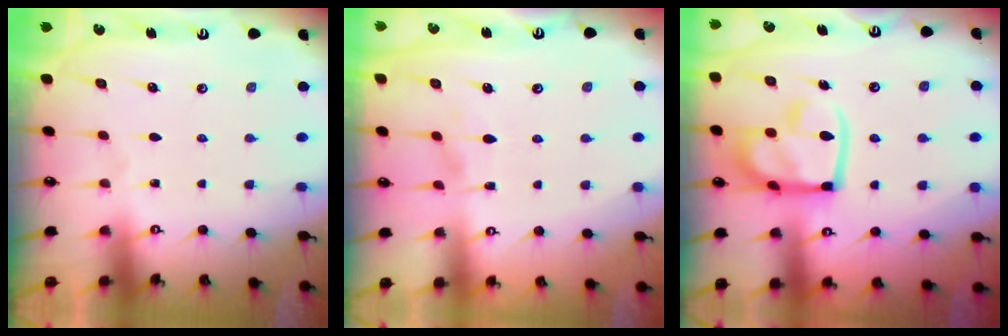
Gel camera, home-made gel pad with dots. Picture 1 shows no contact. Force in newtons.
{"total": 0.9, "press": 0.6, "slide": 0.7}
{"total": 16.2, "press": 16.1, "slide": 1.8}